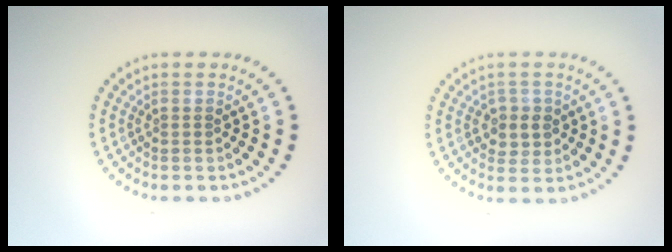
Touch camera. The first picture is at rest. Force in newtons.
{"total": 2.3, "press": 2.2, "slide": 0.7}